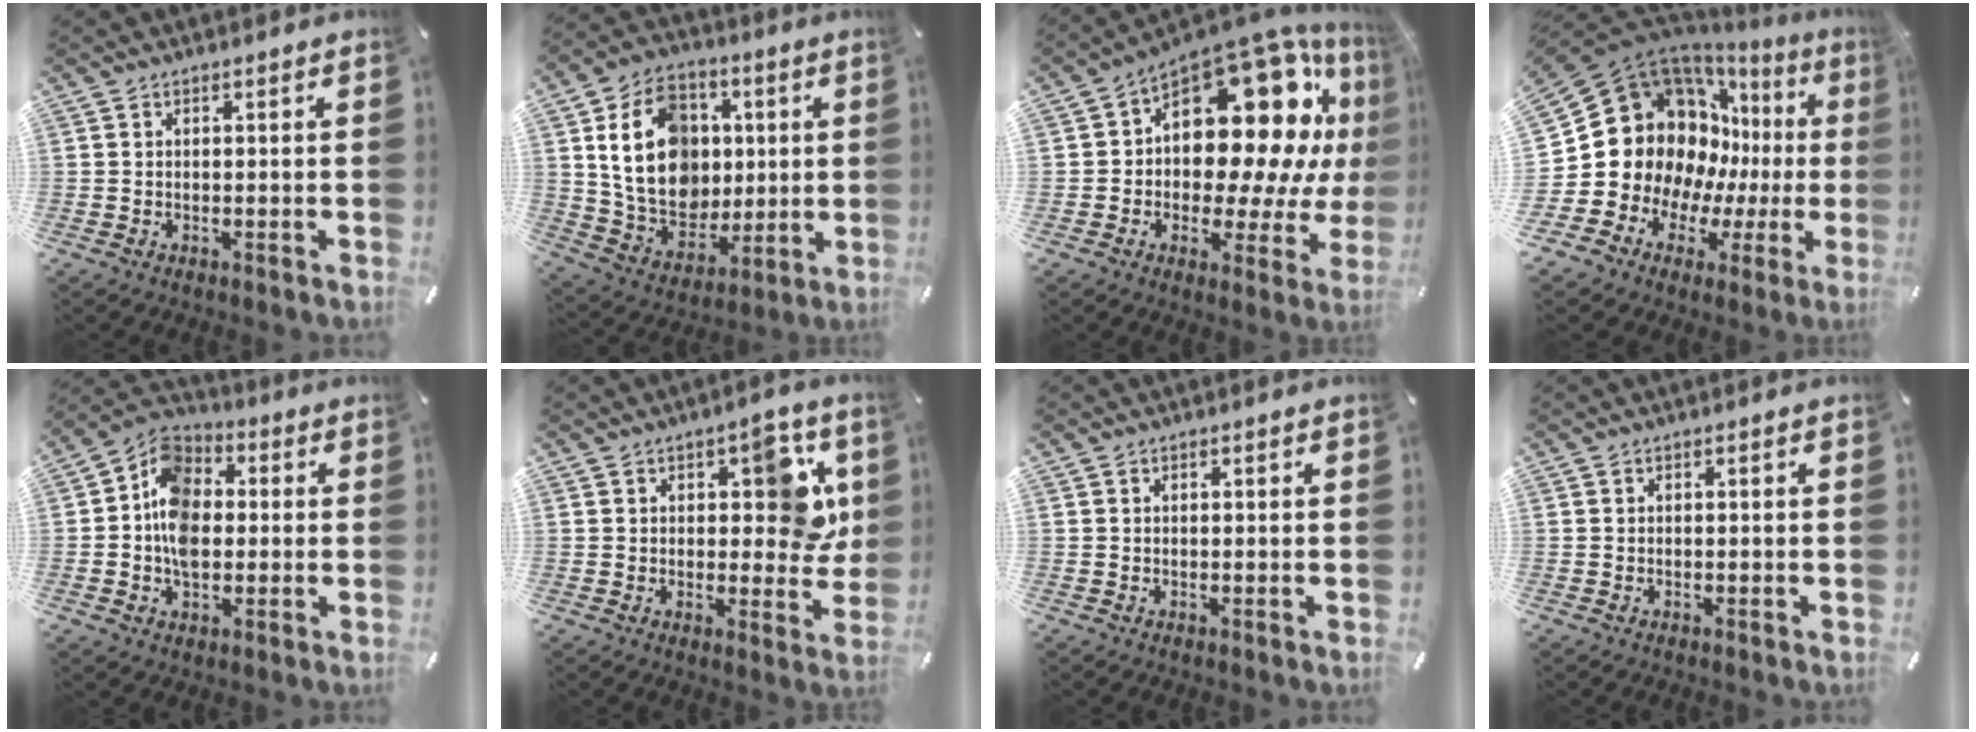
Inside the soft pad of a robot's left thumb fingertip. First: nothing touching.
{"total": 18.8, "force": [2.7, 15.3, 10.5], "torque": [-0.196, 0.001, 0.056]}
{"total": 22.3, "force": [8.1, 12.7, 16.4], "torque": [-0.228, -0.085, 0.138]}
{"total": 20.8, "force": [4.7, 17.3, 10.5], "torque": [-0.184, -0.056, 0.120]}
{"total": 11.1, "force": [-1.0, 8.6, 7.0], "torque": [-0.144, 0.009, -0.022]}
{"total": 11.4, "force": [3.3, 6.3, 9.0], "torque": [-0.102, -0.006, 0.050]}
{"total": 0.0}
{"total": 0.0}